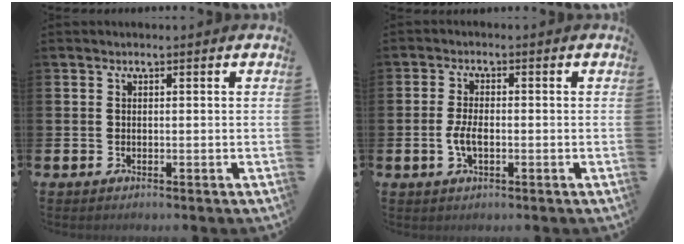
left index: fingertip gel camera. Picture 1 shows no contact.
{"total": 3.1, "force": [-0.6, 1.4, 2.7], "torque": [-0.046, 0.002, -0.013]}